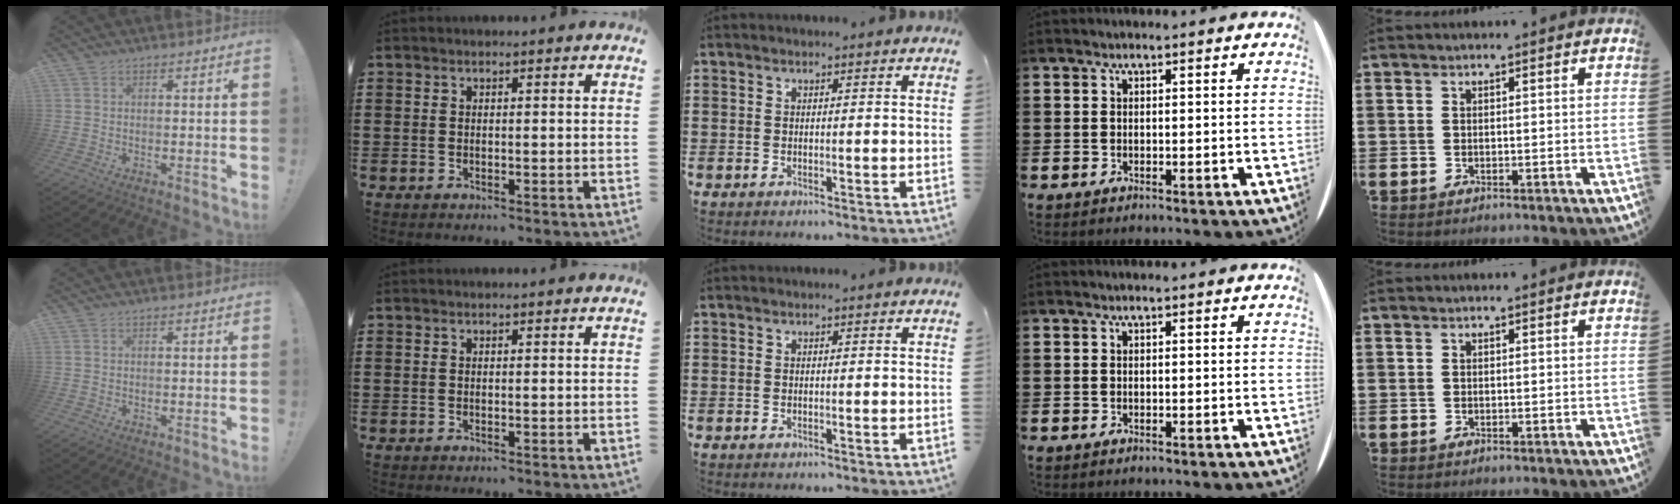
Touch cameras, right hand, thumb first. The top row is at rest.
{}